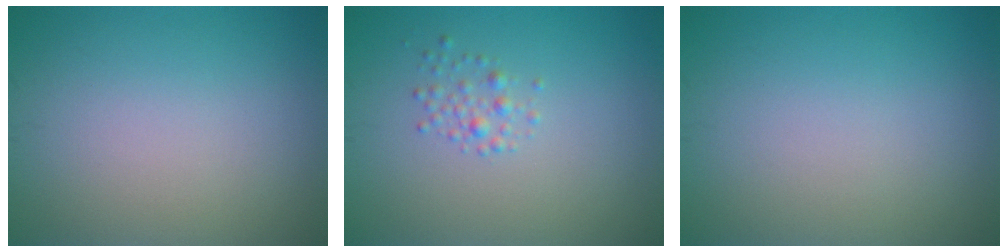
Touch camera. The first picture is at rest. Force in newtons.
{"total": 1.3, "press": 1.3, "slide": 0.0}
{"total": 0.0}